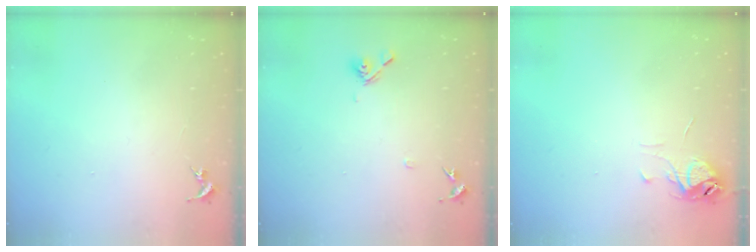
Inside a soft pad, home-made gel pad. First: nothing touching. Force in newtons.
{"total": 7.5, "press": 7.3, "slide": 1.6}
{"total": 6.4, "press": 6.4, "slide": 0.5}